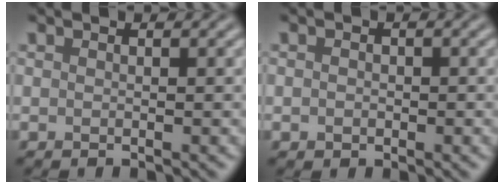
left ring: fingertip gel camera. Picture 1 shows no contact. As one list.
[{"total": 0.9, "force": [-0.2, 0.8, 0.4], "torque": [-0.003, -0.004, -0.003]}]